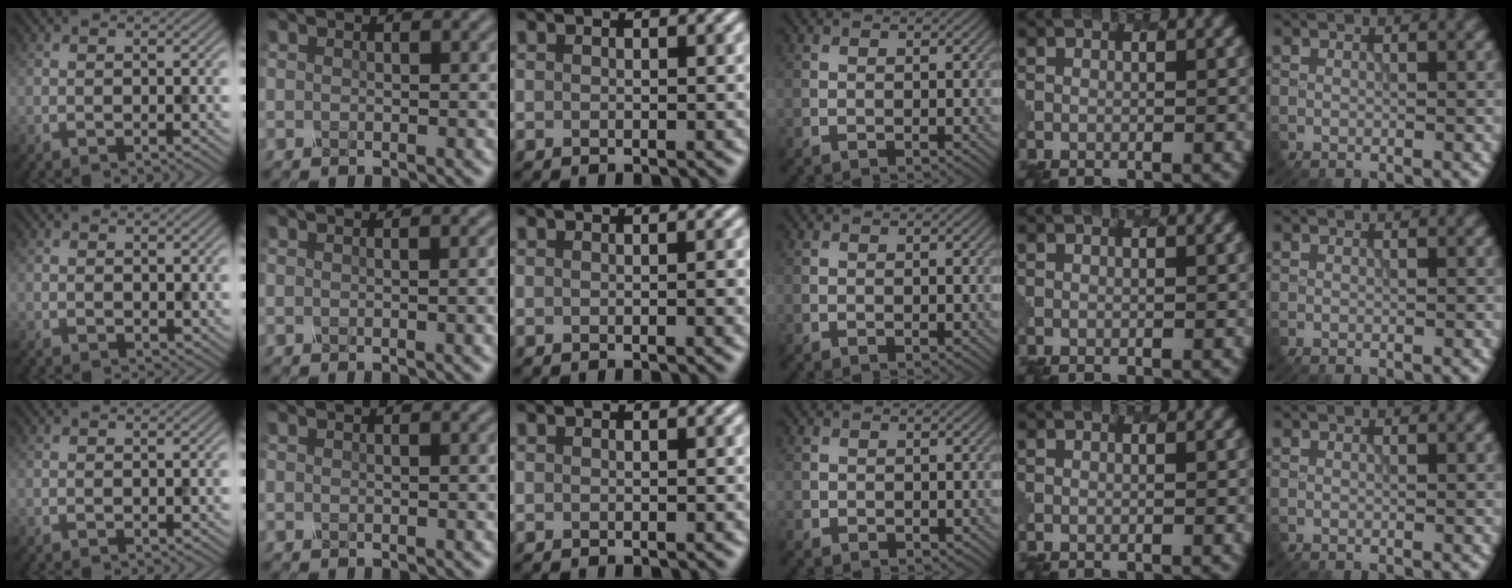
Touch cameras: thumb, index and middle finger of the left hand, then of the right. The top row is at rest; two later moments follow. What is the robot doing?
{"motion": "unscrew", "object": "spray bottle"}